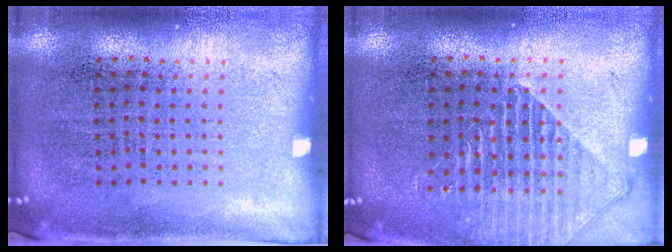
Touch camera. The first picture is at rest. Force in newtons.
{"total": 1.3, "press": 1.3, "slide": 0.4}